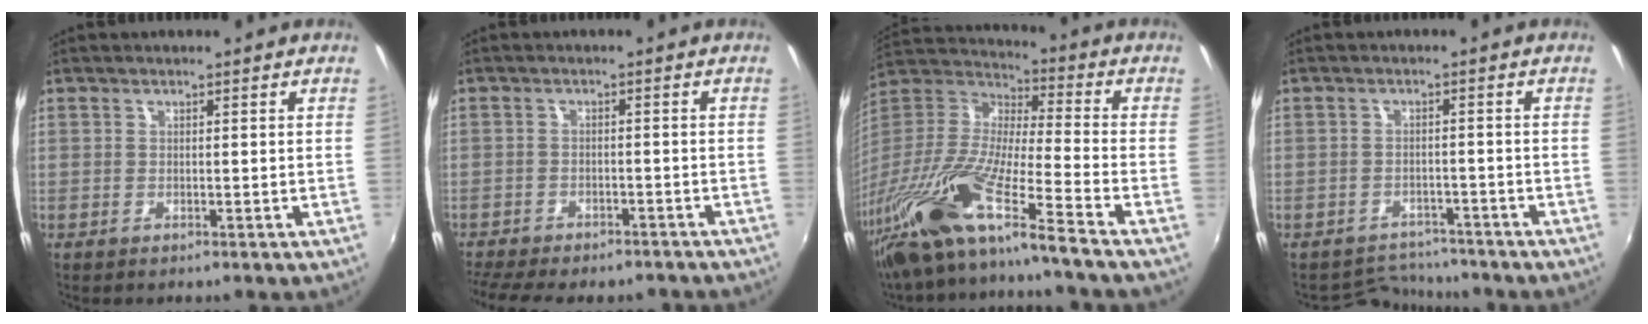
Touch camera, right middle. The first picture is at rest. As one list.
[{"total": 13.5, "force": [-11.6, 3.9, 5.8], "torque": [-0.132, -0.030, -0.165]}, {"total": 21.6, "force": [-15.3, 0.2, 15.2], "torque": [-0.279, -0.049, -0.292]}, {"total": 6.1, "force": [-5.8, 1.8, -0.1], "torque": [-0.014, 0.004, -0.090]}]